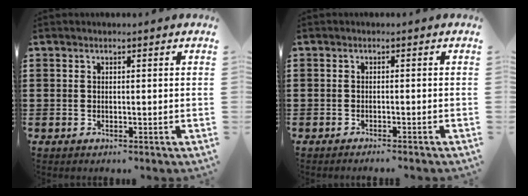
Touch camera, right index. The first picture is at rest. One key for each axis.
{"total": 1.1, "fx": -1.0, "fy": -0.3, "fz": 0.2, "tx": -0.004, "ty": -0.003, "tz": -0.020}